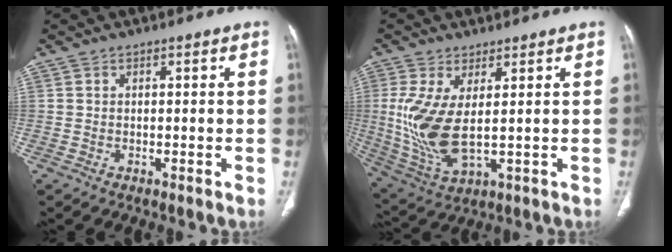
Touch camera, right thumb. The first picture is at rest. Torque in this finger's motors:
{"motor_torque": [-0.53, 0.86, 0.92, 0.02, 0.16]}